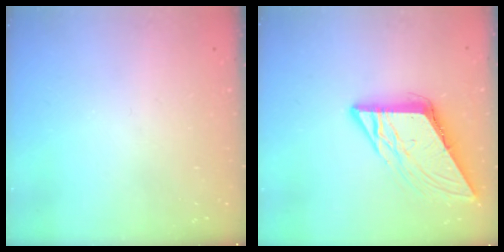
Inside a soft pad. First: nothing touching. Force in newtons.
{"total": 8.8, "press": 8.8, "slide": 0.9}